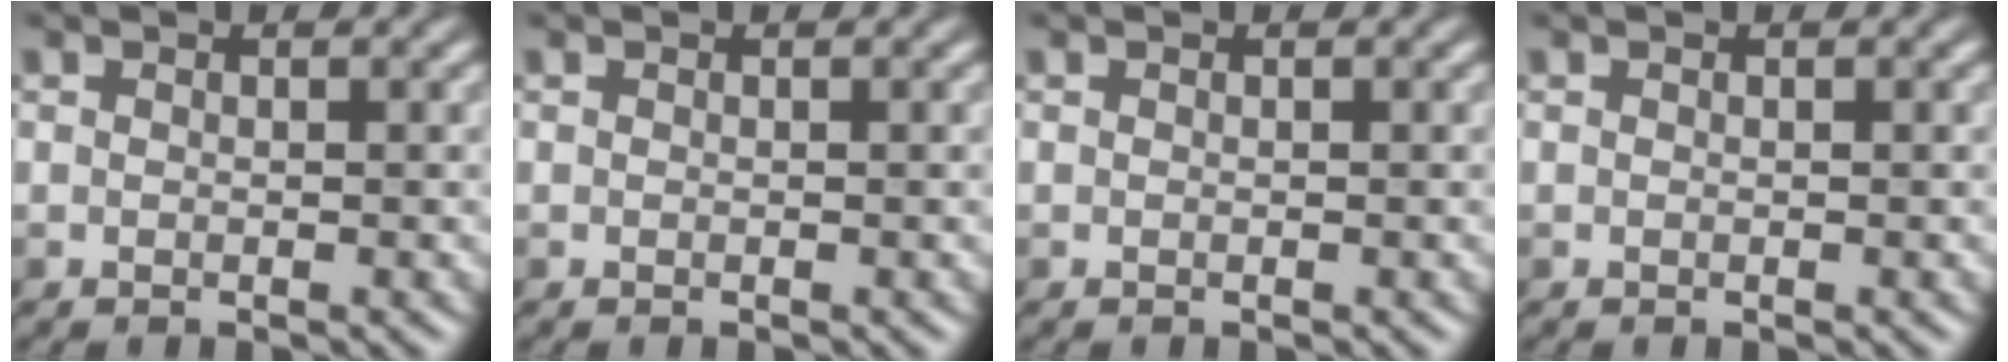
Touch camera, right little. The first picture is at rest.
{"total": 0.0}
{"total": 0.0}
{"total": 0.0}